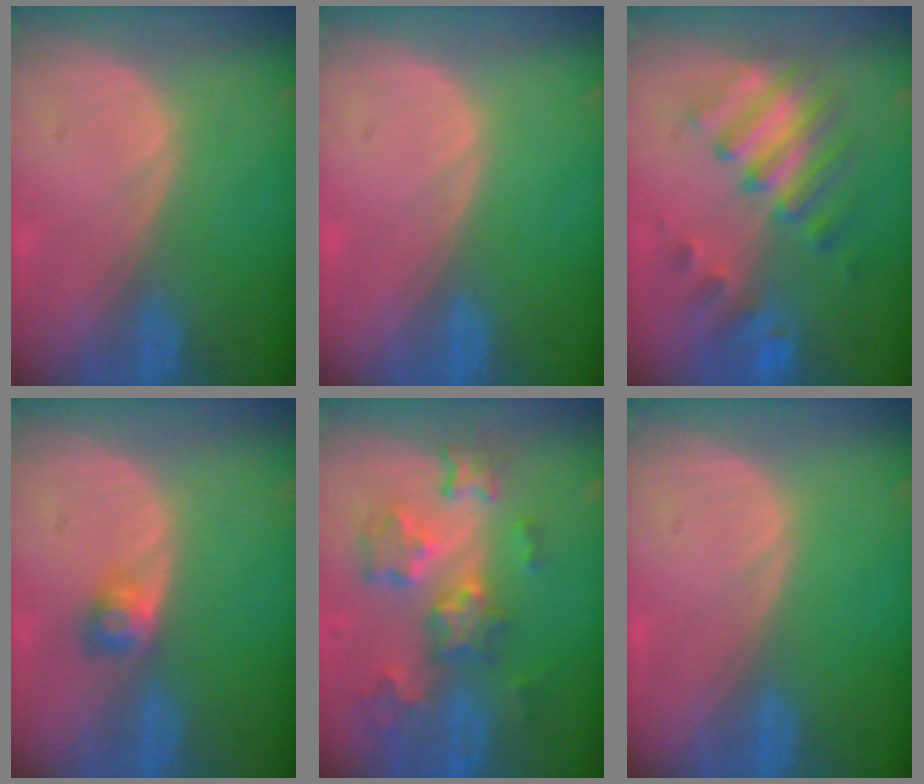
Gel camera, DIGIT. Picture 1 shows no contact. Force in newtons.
{"total": 0.0}
{"total": 7.9, "press": 7.7, "slide": 1.8}
{"total": 2.5, "press": 2.4, "slide": 0.8}
{"total": 9.2, "press": 8.1, "slide": 4.3}
{"total": 0.0}